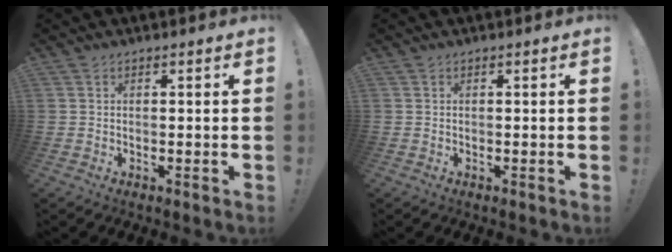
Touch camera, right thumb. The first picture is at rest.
{"total": 0.0}